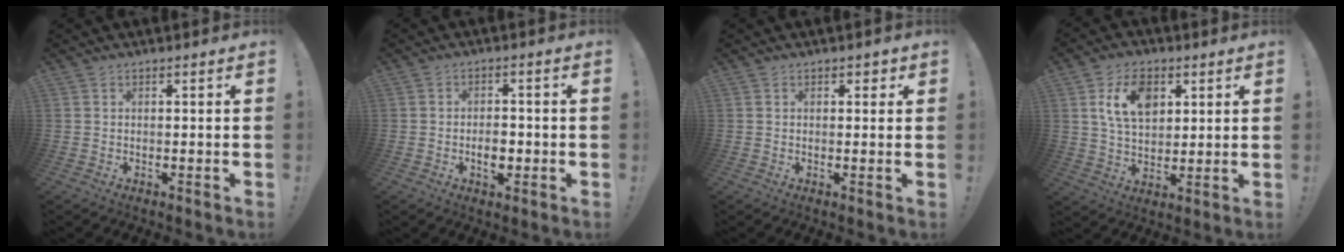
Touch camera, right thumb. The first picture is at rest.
{"total": 4.9, "force": [-1.5, 3.0, 3.6], "torque": [-0.051, 0.003, -0.028]}
{"total": 1.3, "force": [0.5, 1.0, 0.6], "torque": [0.002, -0.002, 0.005]}
{"total": 12.1, "force": [4.8, 8.0, 7.8], "torque": [-0.135, -0.004, 0.088]}